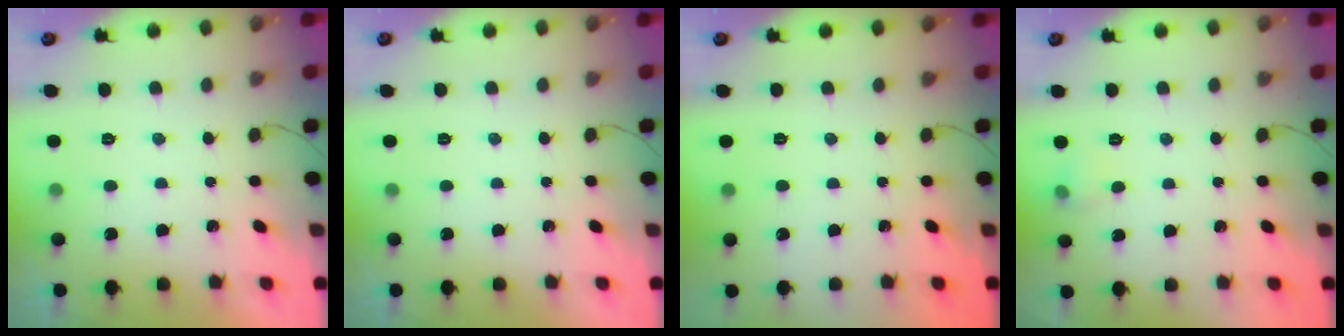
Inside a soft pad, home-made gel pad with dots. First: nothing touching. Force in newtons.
{"total": 0.0}
{"total": 0.0}
{"total": 4.3, "press": 4.1, "slide": 1.4}